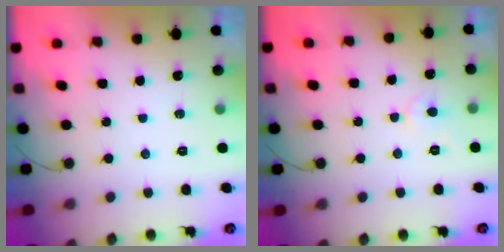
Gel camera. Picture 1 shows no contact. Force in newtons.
{"total": 3.6, "press": 3.5, "slide": 0.3}